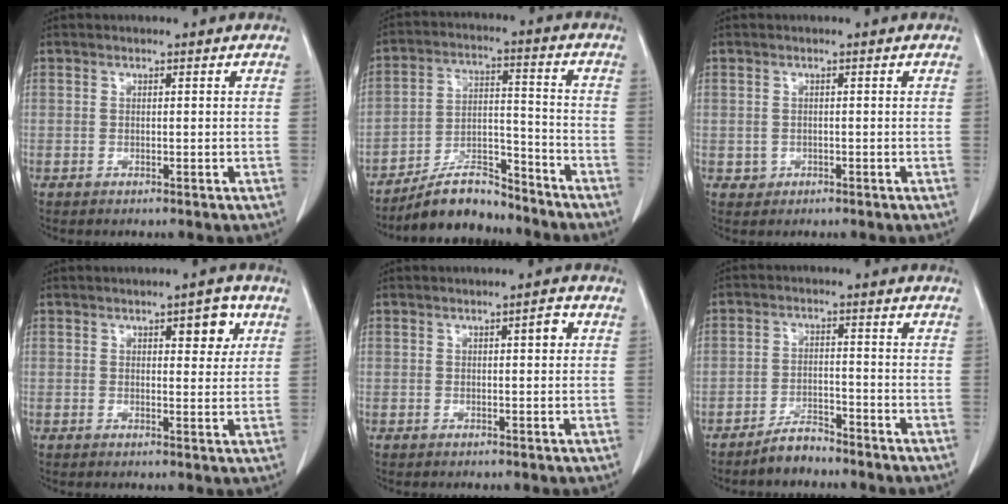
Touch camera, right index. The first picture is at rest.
{"total": 9.4, "force": [-8.6, 2.7, 2.6], "torque": [-0.042, 0.023, -0.151]}
{"total": 1.2, "force": [-0.4, 1.1, 0.1], "torque": [0.001, 0.004, -0.004]}
{"total": 4.5, "force": [2.0, 1.7, 3.7], "torque": [-0.043, 0.001, 0.023]}
{"total": 1.9, "force": [0.5, 0.5, 1.8], "torque": [-0.026, 0.003, 0.006]}
{"total": 3.8, "force": [-3.5, 1.1, 0.9], "torque": [-0.015, -0.001, -0.062]}